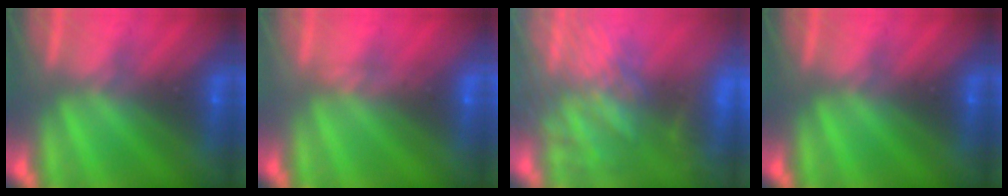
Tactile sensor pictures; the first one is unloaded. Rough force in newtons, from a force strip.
{"total": 3.3}
{"total": 8.3}
{"total": 0.0}